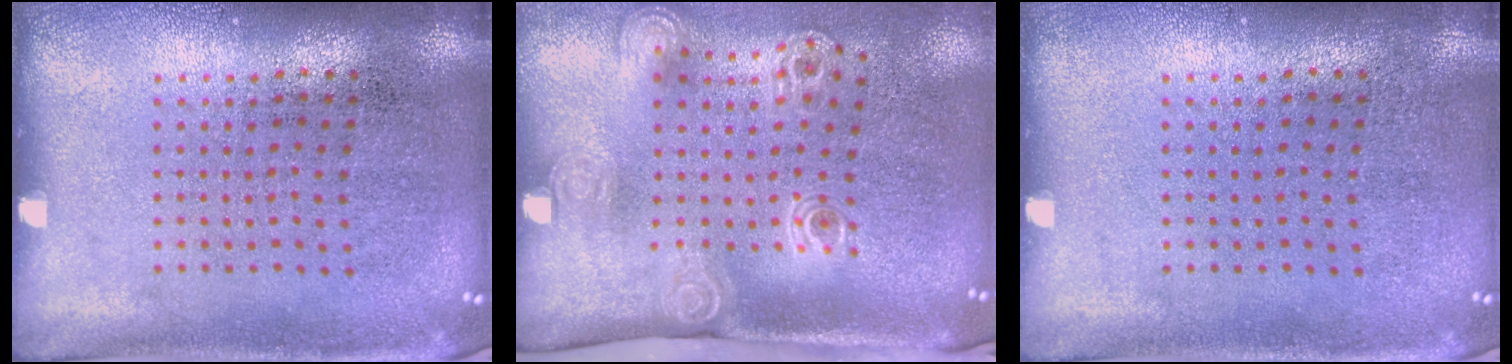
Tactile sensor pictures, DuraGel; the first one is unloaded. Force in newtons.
{"total": 2.1, "press": 1.4, "slide": 1.6}
{"total": 0.0}